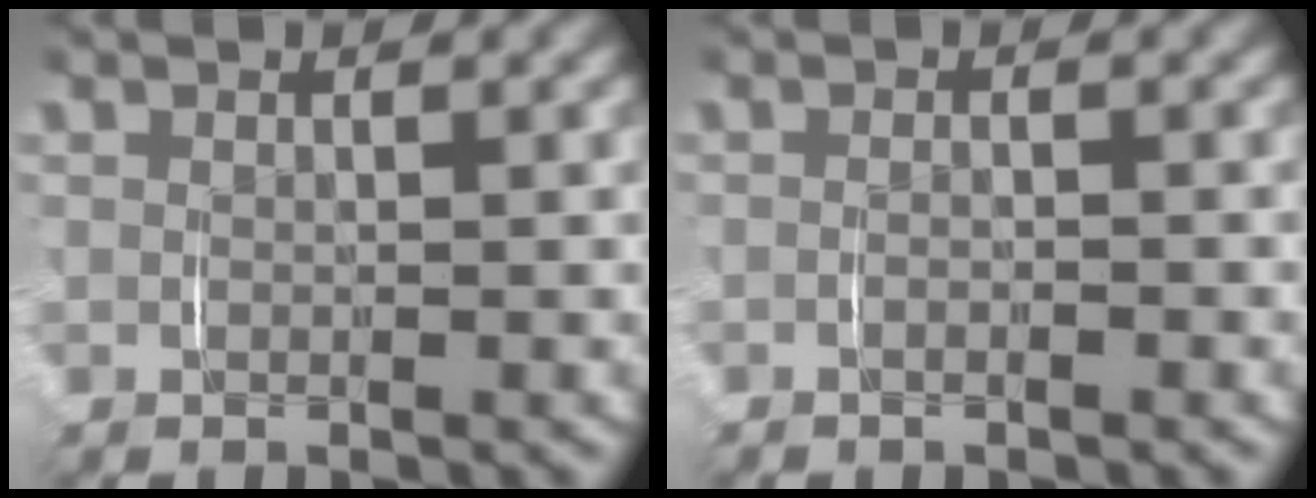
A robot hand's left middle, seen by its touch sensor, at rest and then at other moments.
{"total": 0.7, "force": [-0.5, 0.2, 0.5], "torque": [-0.012, 0.000, -0.011]}